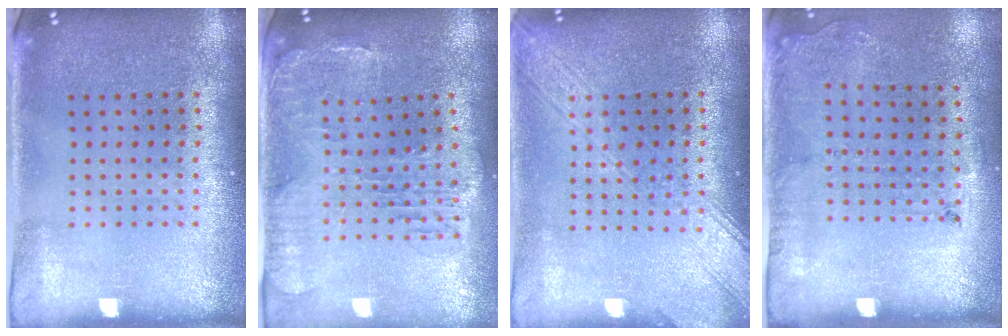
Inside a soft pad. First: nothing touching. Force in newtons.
{"total": 1.4, "press": 1.4, "slide": 0.4}
{"total": 3.1, "press": 3.1, "slide": 0.4}
{"total": 1.8, "press": 1.2, "slide": 1.3}